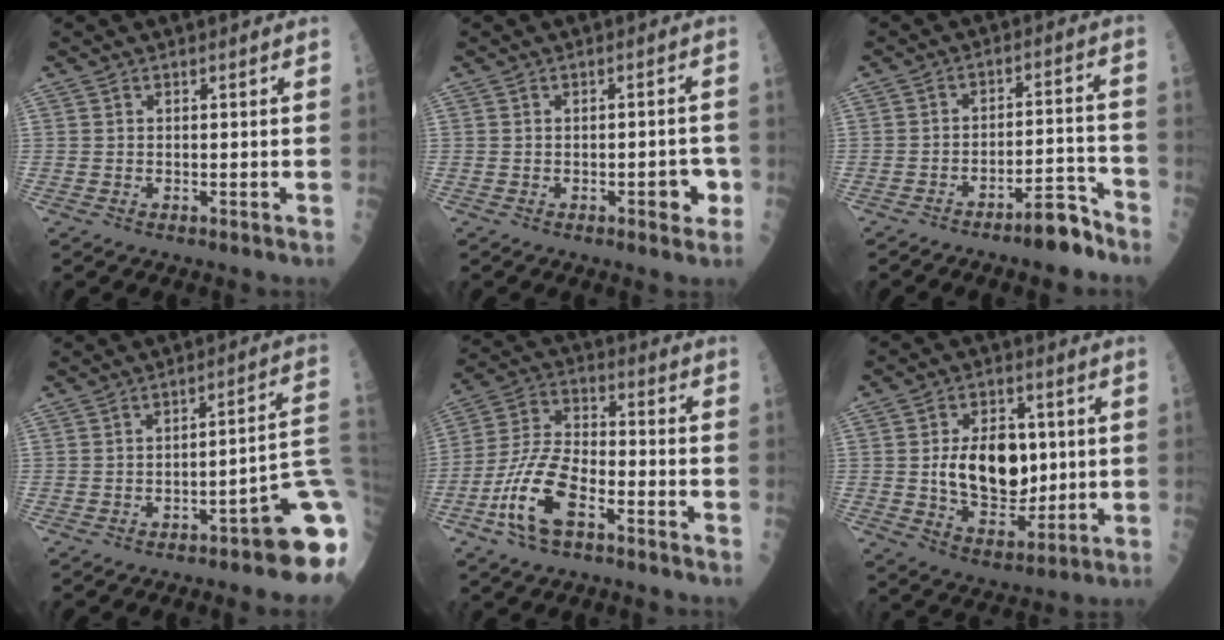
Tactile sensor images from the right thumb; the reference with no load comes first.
{"total": 4.1, "force": [-1.4, 1.7, 3.5], "torque": [-0.033, 0.010, -0.013]}
{"total": 7.5, "force": [-5.6, 2.0, 4.6], "torque": [-0.062, 0.052, -0.085]}
{"total": 12.6, "force": [-5.8, 2.1, 11.0], "torque": [-0.089, 0.060, -0.078]}
{"total": 13.4, "force": [-6.2, 5.7, 10.3], "torque": [-0.217, 0.037, -0.120]}
{"total": 14.2, "force": [1.1, 9.1, 10.9], "torque": [-0.128, -0.010, 0.029]}